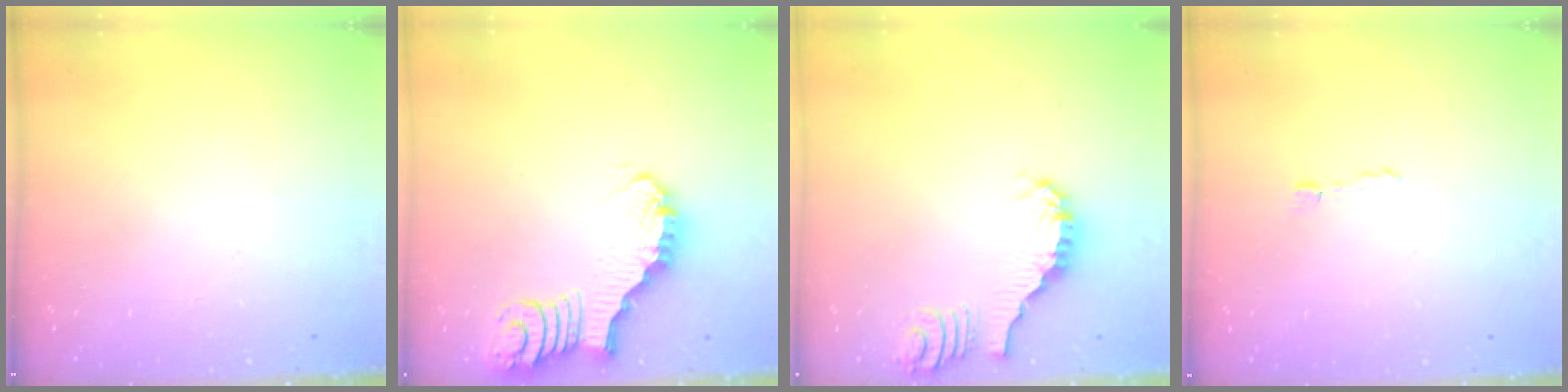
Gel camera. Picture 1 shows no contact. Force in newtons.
{"total": 2.9, "press": 2.9, "slide": 0.3}
{"total": 1.3, "press": 1.3, "slide": 0.3}
{"total": 1.2, "press": 1.2, "slide": 0.0}